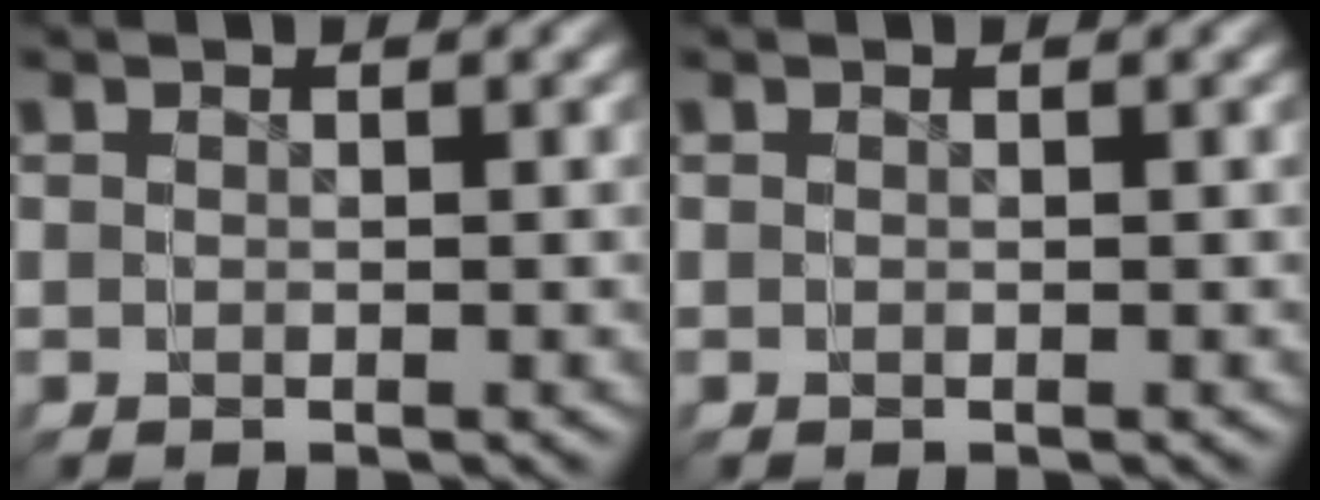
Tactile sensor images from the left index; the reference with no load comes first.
{"total": 0.0}